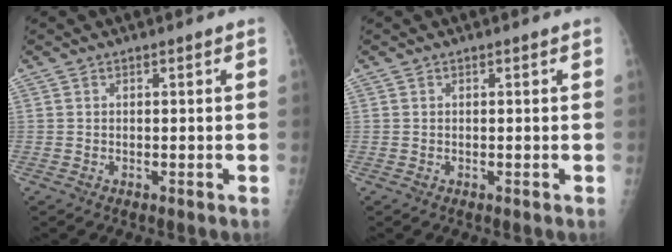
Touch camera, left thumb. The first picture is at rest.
{"total": 0.0}